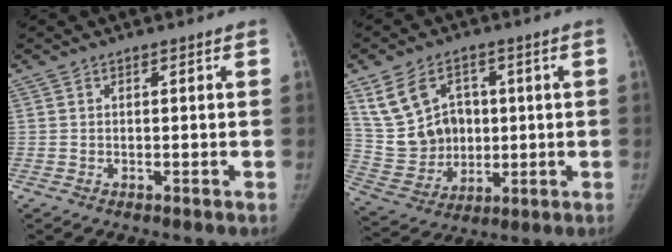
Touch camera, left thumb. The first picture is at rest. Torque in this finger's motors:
{"motor_torque": [0.19, 0.19, 0.15, -0.08, 0.13]}